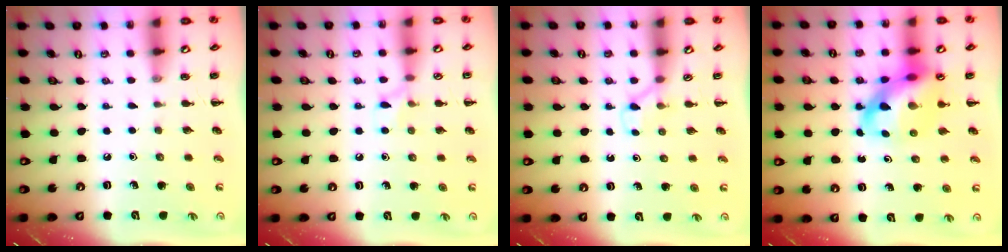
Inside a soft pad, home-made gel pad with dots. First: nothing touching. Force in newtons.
{"total": 5.8, "press": 5.3, "slide": 2.2}
{"total": 2.8, "press": 2.6, "slide": 1.0}
{"total": 12.2, "press": 11.7, "slide": 3.2}